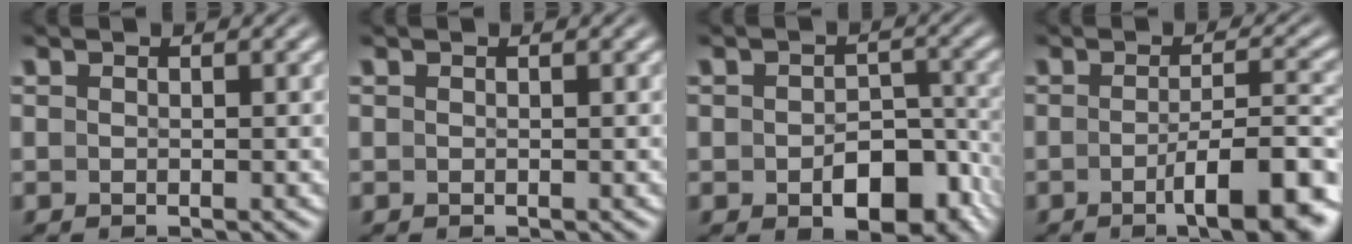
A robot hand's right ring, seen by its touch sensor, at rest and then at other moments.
{"total": 0.0}
{"total": 5.4, "force": [-2.7, 3.0, 3.6], "torque": [-0.042, -0.015, -0.029]}
{"total": 7.0, "force": [-3.7, 1.4, 5.8], "torque": [-0.065, -0.011, -0.054]}